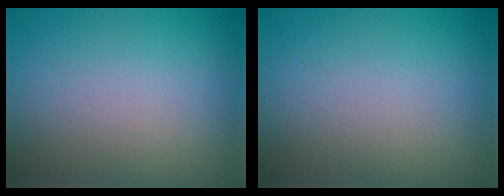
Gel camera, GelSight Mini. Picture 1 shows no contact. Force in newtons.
{"total": 0.0}